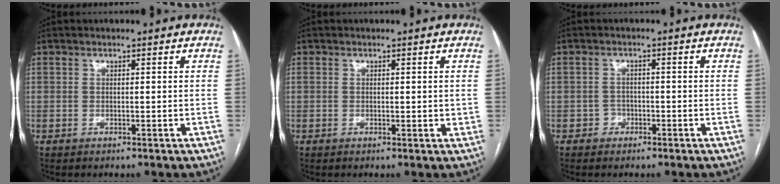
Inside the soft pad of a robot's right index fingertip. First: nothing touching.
{"total": 1.7, "force": [0.1, 0.9, 1.4], "torque": [-0.021, -0.002, 0.000]}
{"total": 1.6, "force": [-1.0, 1.3, 0.1], "torque": [0.005, 0.008, -0.020]}